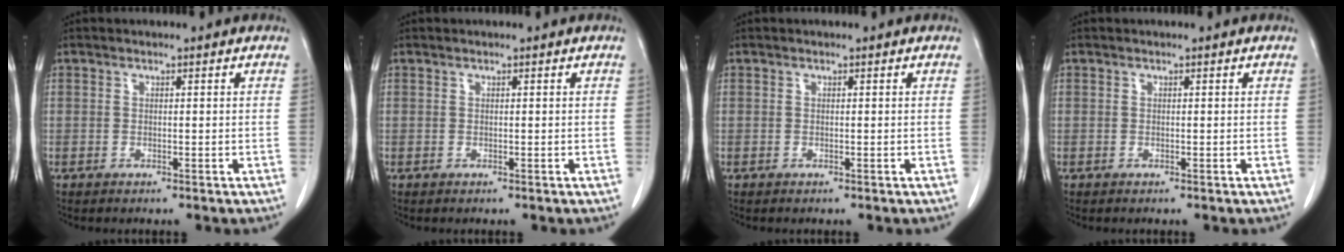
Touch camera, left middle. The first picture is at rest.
{"total": 0.0}
{"total": 0.0}
{"total": 0.0}